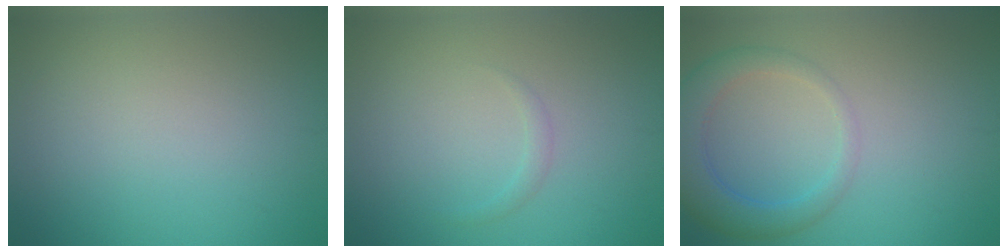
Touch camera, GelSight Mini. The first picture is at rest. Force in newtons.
{"total": 0.7, "press": 0.7, "slide": 0.1}
{"total": 4.2, "press": 4.2, "slide": 0.4}